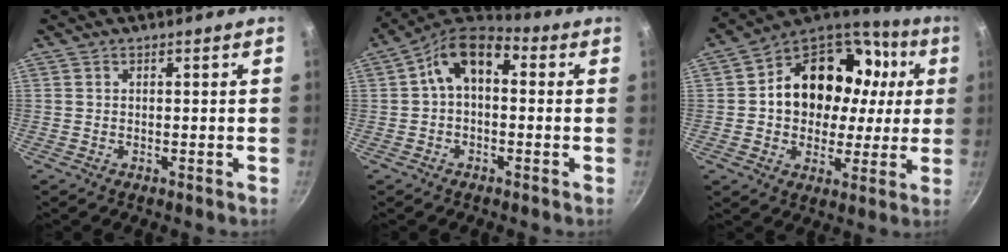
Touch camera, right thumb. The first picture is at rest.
{"total": 10.7, "force": [1.4, 6.7, 8.2], "torque": [-0.127, 0.033, 0.005]}
{"total": 21.9, "force": [3.2, 17.2, 13.1], "torque": [-0.187, 0.035, 0.052]}